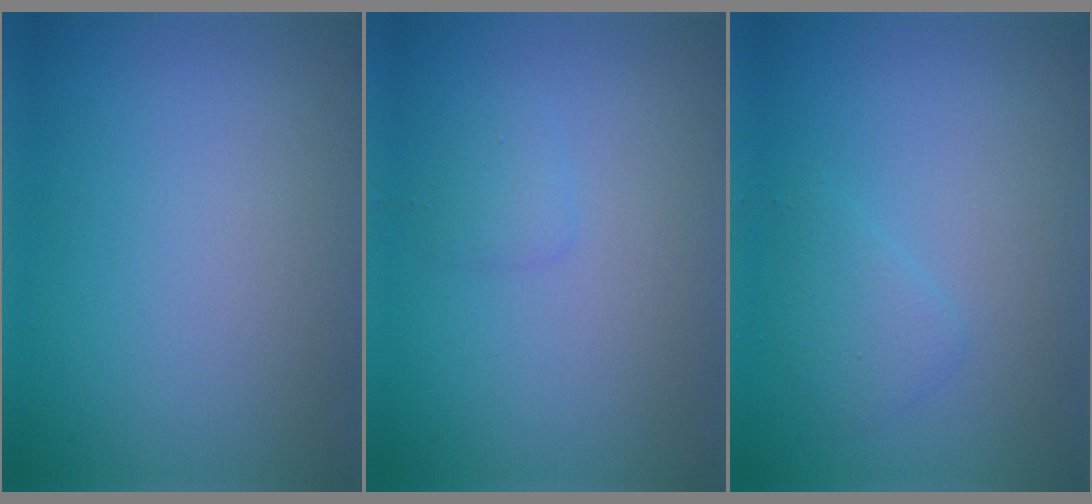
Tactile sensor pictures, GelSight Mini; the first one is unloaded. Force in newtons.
{"total": 0.9, "press": 0.9, "slide": 0.2}
{"total": 1.6, "press": 1.6, "slide": 0.0}